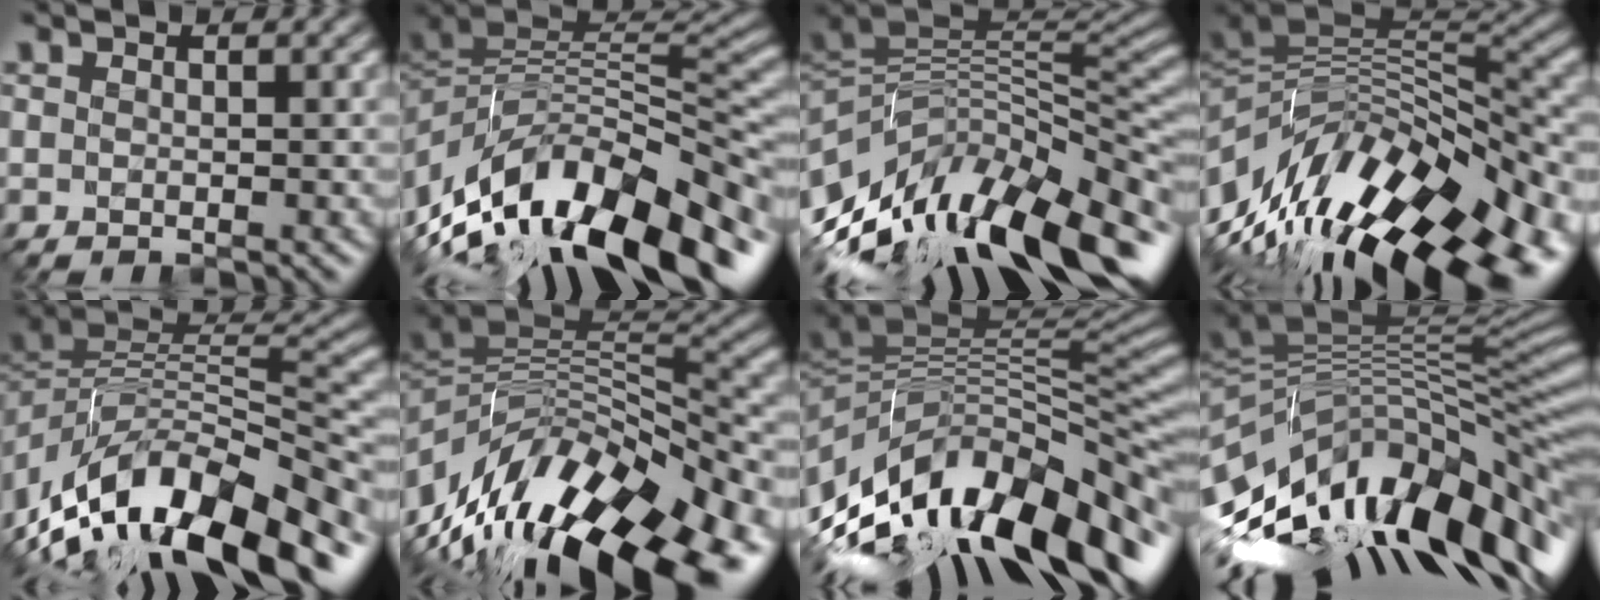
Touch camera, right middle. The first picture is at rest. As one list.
[{"total": 13.7, "force": [-5.2, 6.4, 11.0], "torque": [-0.191, 0.012, -0.086]}, {"total": 14.4, "force": [-5.1, 6.1, 12.0], "torque": [-0.215, 0.008, -0.088]}, {"total": 16.4, "force": [-5.6, 7.6, 13.4], "torque": [-0.220, -0.009, -0.073]}, {"total": 13.8, "force": [-7.3, 6.2, 9.8], "torque": [-0.188, 0.017, -0.129]}, {"total": 15.0, "force": [-6.3, 7.0, 11.7], "torque": [-0.217, -0.007, -0.095]}, {"total": 15.2, "force": [-3.9, 7.1, 12.8], "torque": [-0.227, 0.009, -0.062]}, {"total": 15.5, "force": [-5.5, 5.9, 13.2], "torque": [-0.223, 0.011, -0.088]}]